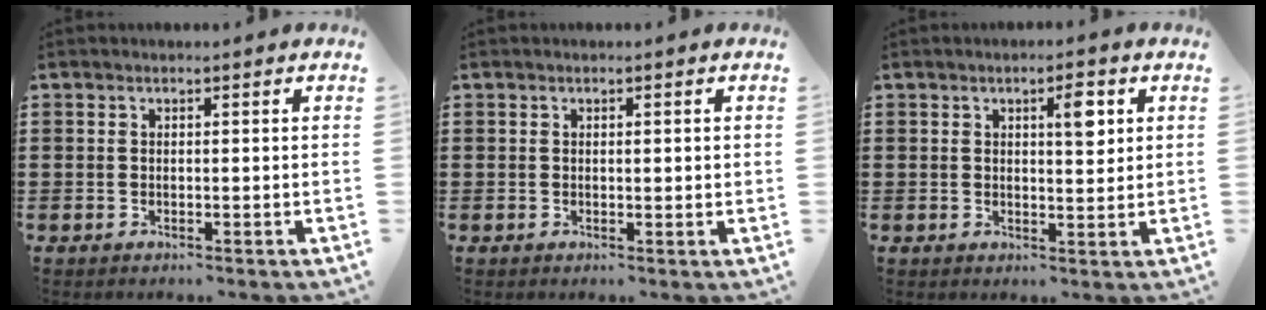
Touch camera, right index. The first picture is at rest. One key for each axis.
{"total": 0.6, "fx": 0.2, "fy": 0.0, "fz": 0.5, "tx": -0.010, "ty": 0.000, "tz": 0.003}
{"total": 4.1, "fx": 1.6, "fy": 1.2, "fz": 3.6, "tx": -0.050, "ty": -0.001, "tz": 0.018}